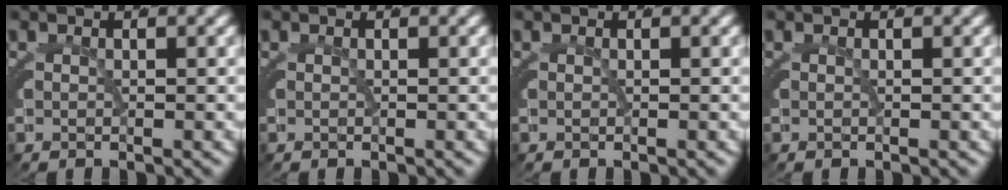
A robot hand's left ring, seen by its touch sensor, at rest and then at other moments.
{"total": 0.0}
{"total": 0.0}
{"total": 0.0}